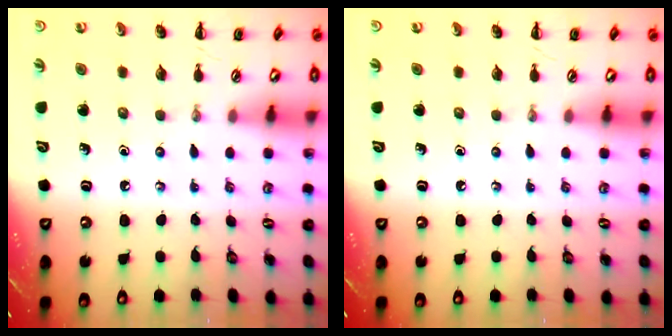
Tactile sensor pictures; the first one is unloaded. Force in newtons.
{"total": 0.0}